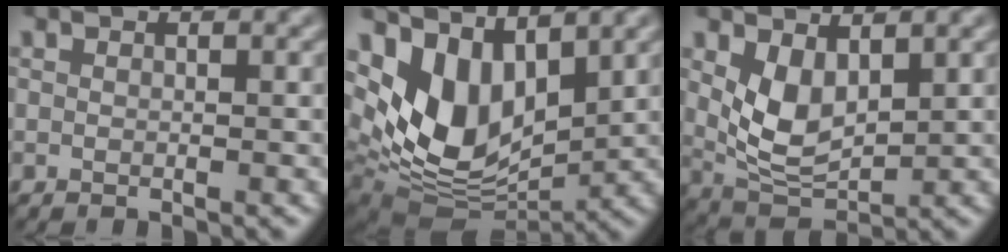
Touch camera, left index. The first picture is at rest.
{"total": 9.3, "force": [3.5, 5.5, 6.6], "torque": [-0.144, -0.015, 0.064]}
{"total": 4.6, "force": [1.3, 2.6, 3.6], "torque": [-0.078, -0.011, 0.028]}